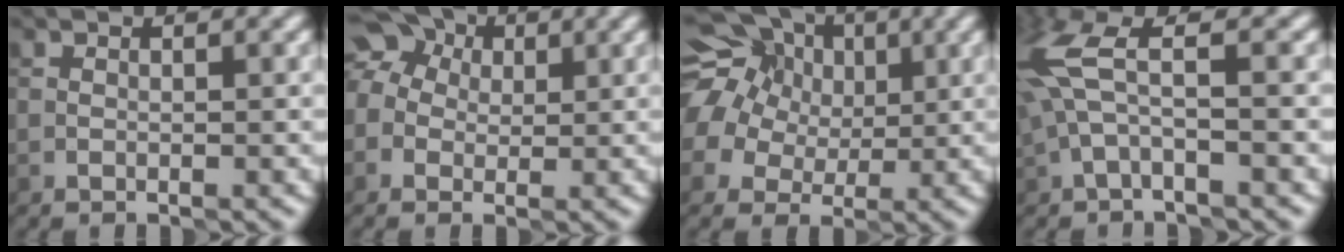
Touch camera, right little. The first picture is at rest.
{"total": 8.0, "force": [2.4, 6.5, 4.0], "torque": [-0.064, 0.037, 0.004]}
{"total": 16.2, "force": [7.2, 12.4, 7.5], "torque": [-0.170, 0.061, 0.112]}
{"total": 4.5, "force": [1.0, 1.3, 4.2], "torque": [-0.113, 0.014, 0.017]}